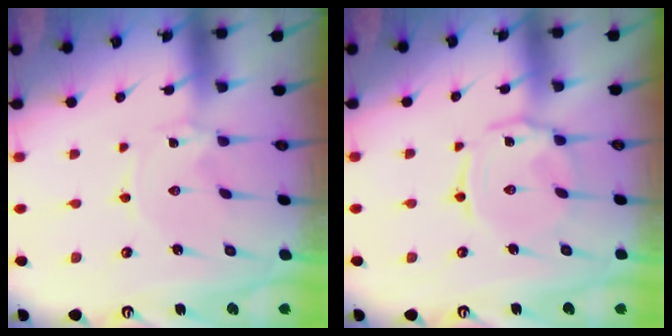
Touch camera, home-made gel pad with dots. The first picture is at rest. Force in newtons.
{"total": 5.1, "press": 5.1, "slide": 0.4}